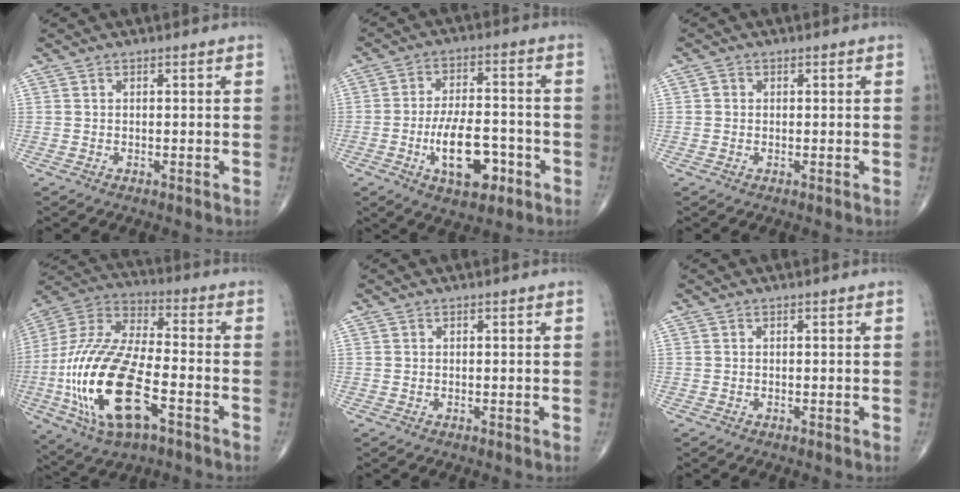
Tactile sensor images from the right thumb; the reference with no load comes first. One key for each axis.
{"total": 12.0, "fx": -4.4, "fy": 5.6, "fz": 9.6, "tx": -0.151, "ty": 0.021, "tz": -0.068}
{"total": 1.0, "fx": 0.0, "fy": 0.9, "fz": 0.3, "tx": -0.001, "ty": 0.002, "tz": -0.001}
{"total": 25.1, "fx": -7.6, "fy": 10.8, "fz": 21.3, "tx": -0.480, "ty": 0.011, "tz": -0.132}
{"total": 0.0}
{"total": 0.0}